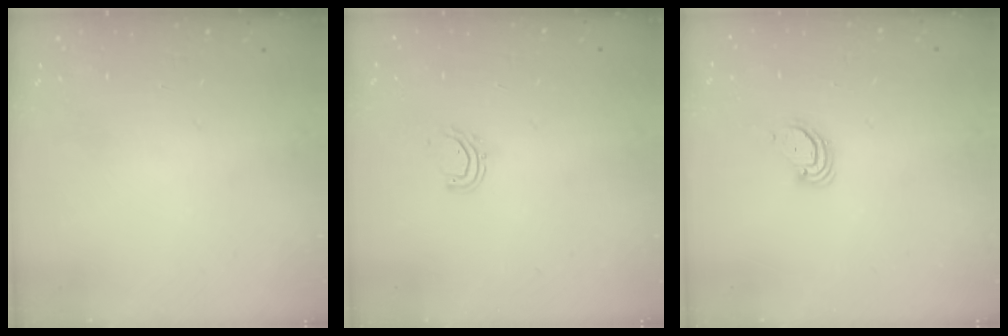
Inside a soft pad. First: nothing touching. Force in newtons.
{"total": 4.4, "press": 4.2, "slide": 1.0}
{"total": 3.0, "press": 3.0, "slide": 0.2}